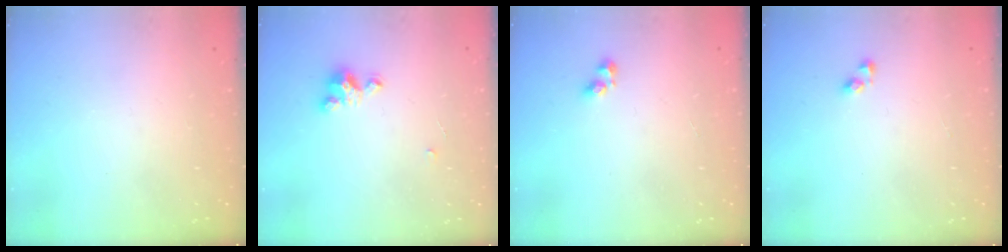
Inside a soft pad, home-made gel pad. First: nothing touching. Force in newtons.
{"total": 3.5, "press": 3.5, "slide": 0.3}
{"total": 3.3, "press": 3.3, "slide": 0.5}
{"total": 3.2, "press": 3.2, "slide": 0.2}